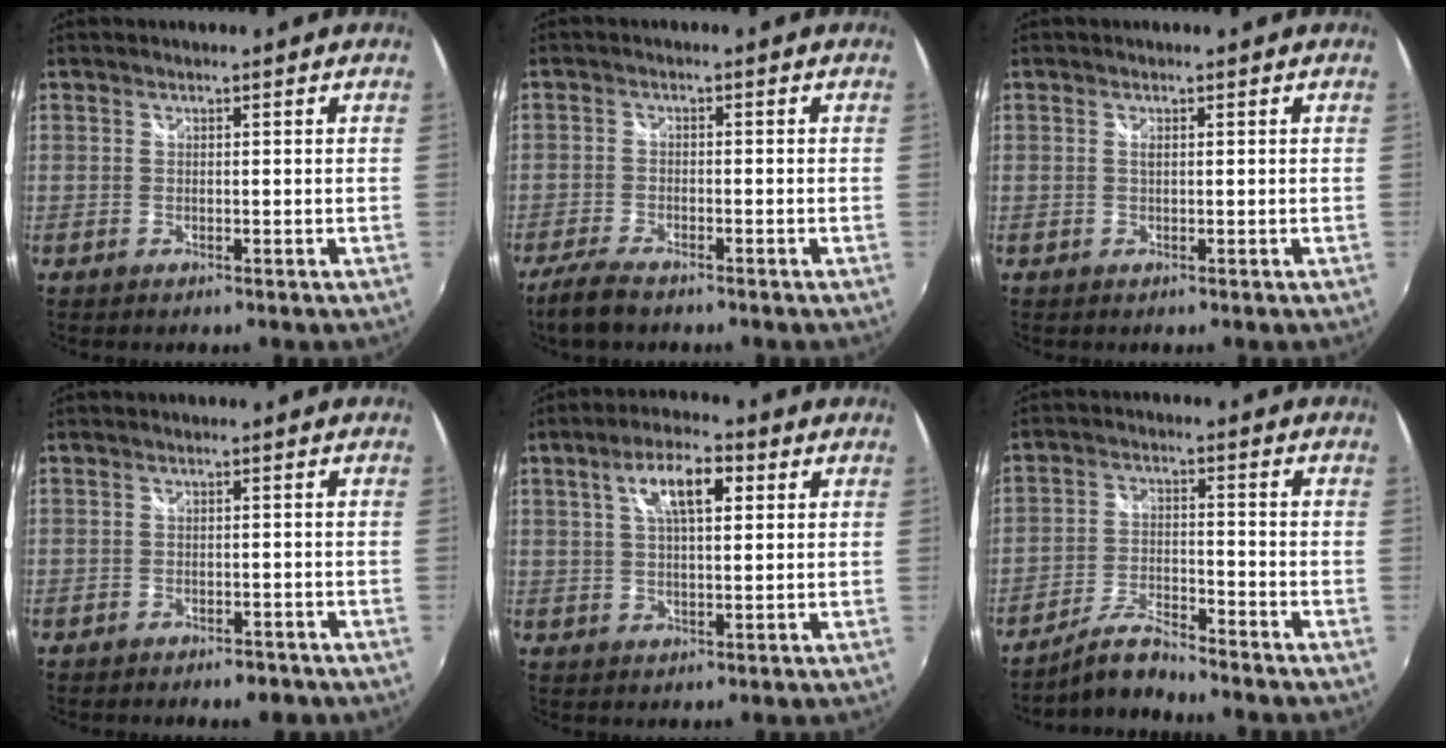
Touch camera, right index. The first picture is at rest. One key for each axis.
{"total": 6.0, "fx": -4.7, "fy": 1.6, "fz": 3.3, "tx": -0.090, "ty": -0.017, "tz": -0.090}
{"total": 0.6, "fx": 0.2, "fy": 0.1, "fz": 0.5, "tx": -0.011, "ty": 0.001, "tz": 0.002}
{"total": 4.5, "fx": -3.6, "fy": 2.1, "fz": 1.8, "tx": -0.042, "ty": -0.006, "tz": -0.046}
{"total": 8.5, "fx": 3.0, "fy": 3.3, "fz": 7.2, "tx": -0.128, "ty": 0.018, "tz": 0.050}
{"total": 5.6, "fx": -5.4, "fy": 0.4, "fz": 1.3, "tx": -0.039, "ty": 0.012, "tz": -0.109}